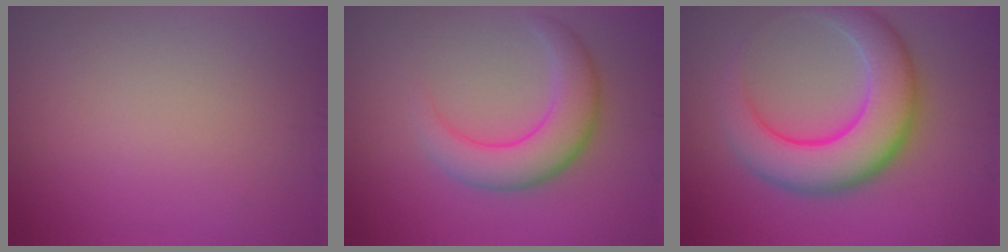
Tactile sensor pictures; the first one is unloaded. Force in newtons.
{"total": 5.0, "press": 5.0, "slide": 0.1}
{"total": 8.2, "press": 8.2, "slide": 0.3}